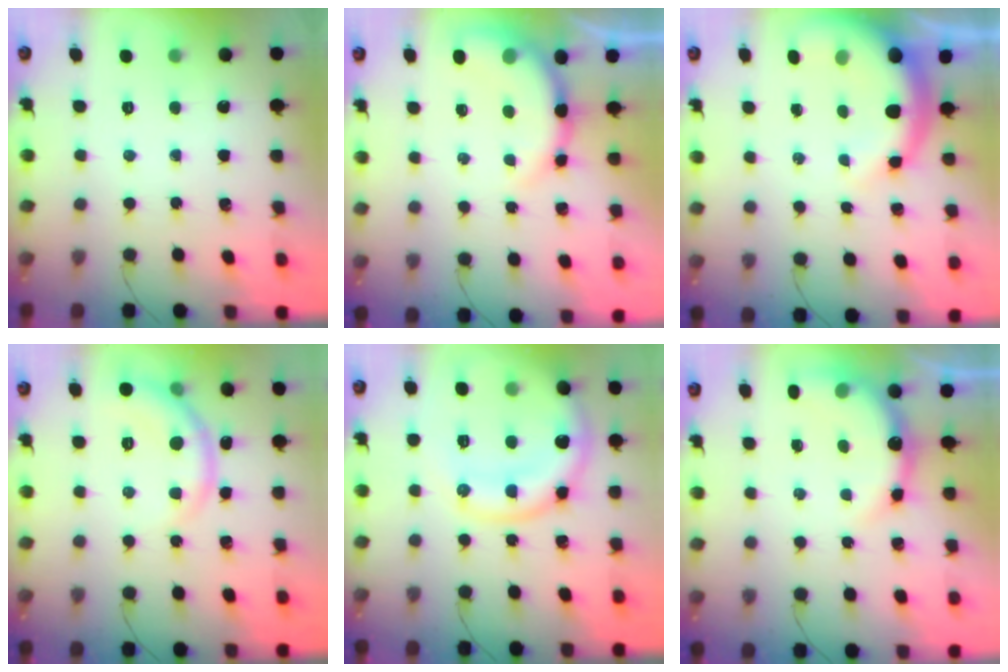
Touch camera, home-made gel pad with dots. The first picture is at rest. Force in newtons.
{"total": 9.8, "press": 9.7, "slide": 1.5}
{"total": 11.7, "press": 11.5, "slide": 2.3}
{"total": 7.5, "press": 7.4, "slide": 0.9}
{"total": 15.1, "press": 15.0, "slide": 0.9}
{"total": 8.2, "press": 8.1, "slide": 1.2}